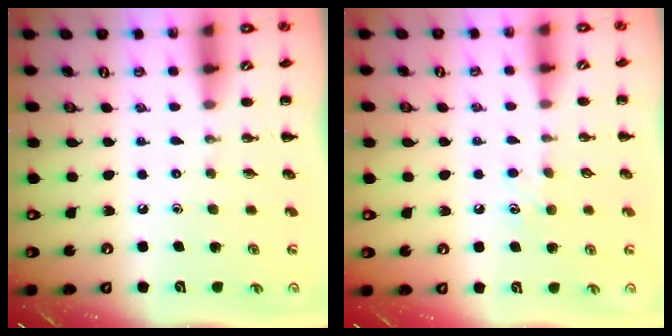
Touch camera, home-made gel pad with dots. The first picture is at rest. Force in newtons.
{"total": 4.8, "press": 4.6, "slide": 1.6}